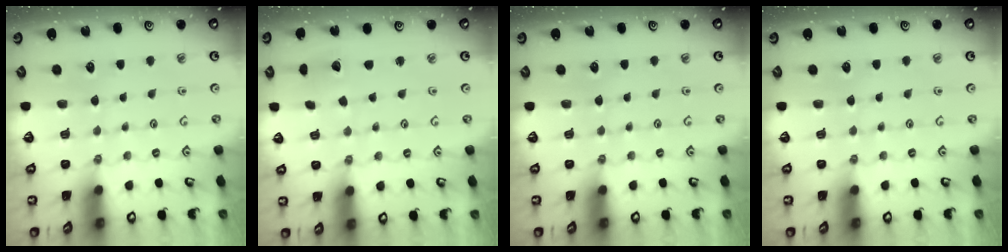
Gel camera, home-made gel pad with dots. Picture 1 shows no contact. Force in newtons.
{"total": 1.4, "press": 1.3, "slide": 0.2}
{"total": 0.0}
{"total": 0.0}